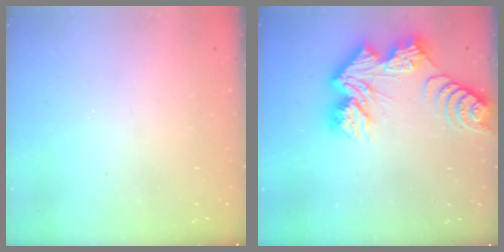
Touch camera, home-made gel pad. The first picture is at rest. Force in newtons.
{"total": 15.0, "press": 15.0, "slide": 1.2}